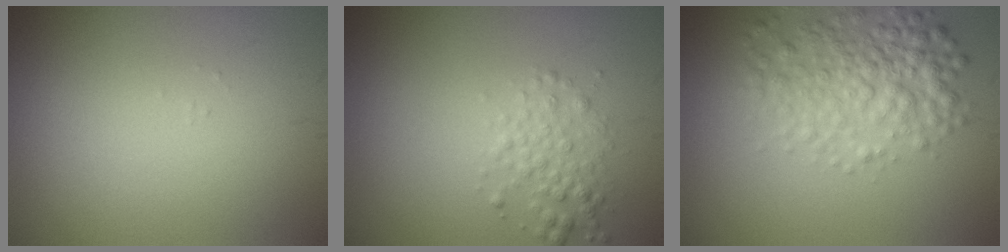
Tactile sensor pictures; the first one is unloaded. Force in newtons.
{"total": 2.2, "press": 2.2, "slide": 0.0}
{"total": 5.3, "press": 5.3, "slide": 0.1}